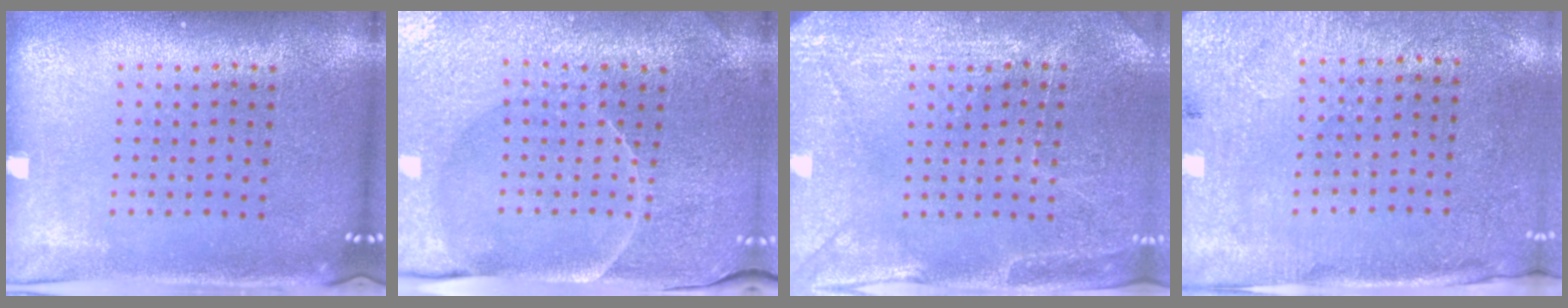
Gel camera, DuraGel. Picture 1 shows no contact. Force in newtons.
{"total": 3.8, "press": 3.7, "slide": 0.8}
{"total": 2.8, "press": 2.8, "slide": 0.4}
{"total": 2.7, "press": 2.2, "slide": 1.5}